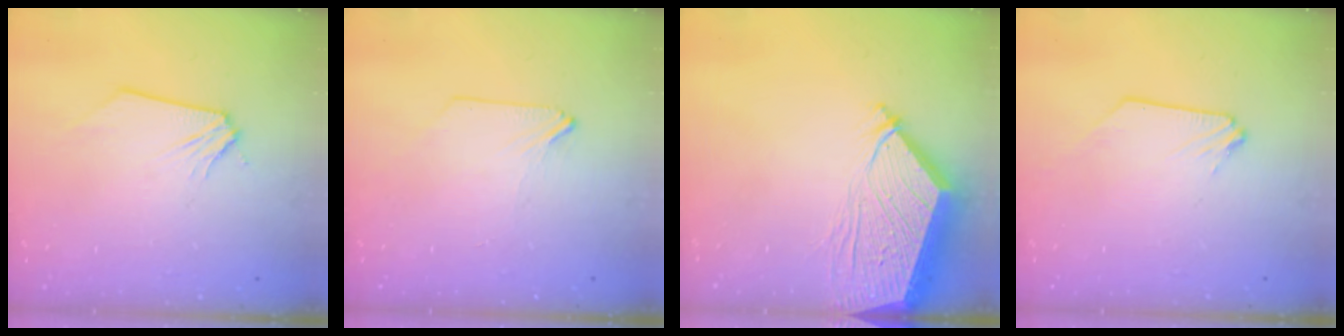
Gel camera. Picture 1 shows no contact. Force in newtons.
{"total": 0.6, "press": 0.6, "slide": 0.1}
{"total": 8.4, "press": 8.3, "slide": 0.9}
{"total": 0.0}